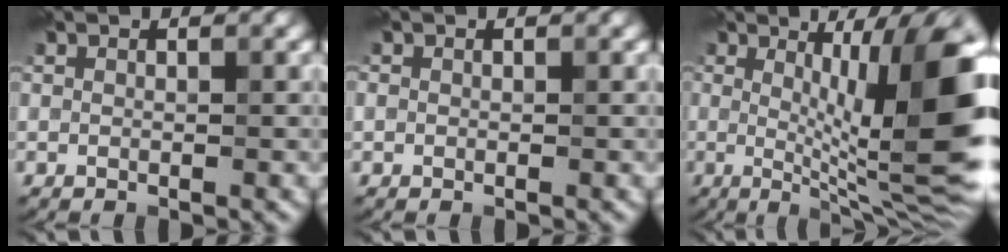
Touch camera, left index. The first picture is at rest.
{"total": 0.8, "force": [0.2, 0.7, 0.3], "torque": [0.000, 0.008, -0.003]}
{"total": 11.4, "force": [1.1, 2.0, 11.2], "torque": [-0.151, 0.000, 0.023]}